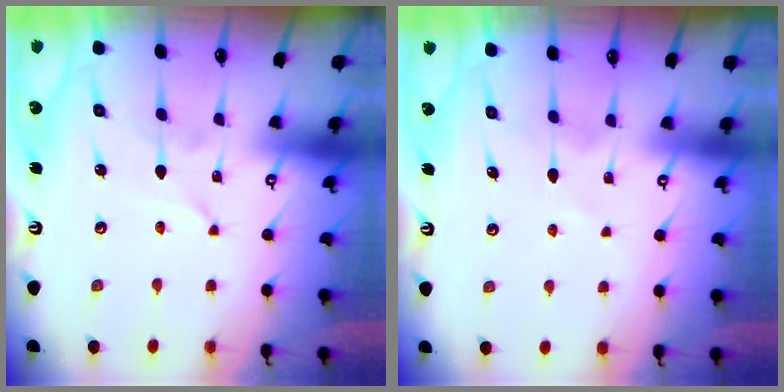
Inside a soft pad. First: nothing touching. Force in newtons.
{"total": 4.9, "press": 4.9, "slide": 0.5}